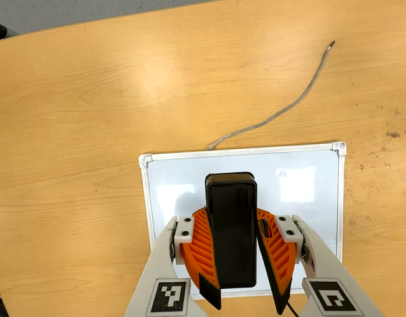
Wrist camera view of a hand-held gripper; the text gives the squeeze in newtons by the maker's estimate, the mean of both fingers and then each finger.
{"total": 11.1, "left": 10.3, "right": 11.8}